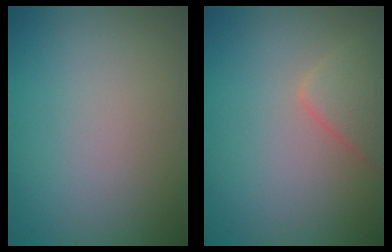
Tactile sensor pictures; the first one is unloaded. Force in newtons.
{"total": 2.6, "press": 2.6, "slide": 0.2}